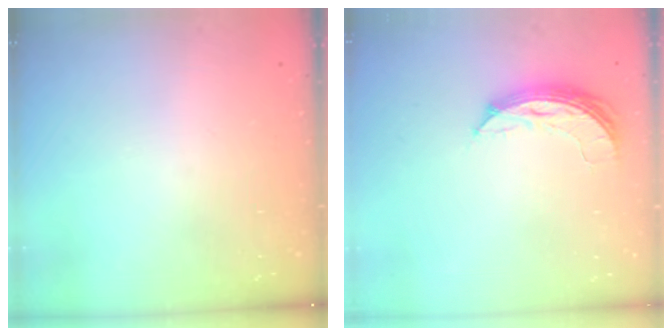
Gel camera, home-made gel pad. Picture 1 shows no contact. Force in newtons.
{"total": 8.2, "press": 8.2, "slide": 0.1}